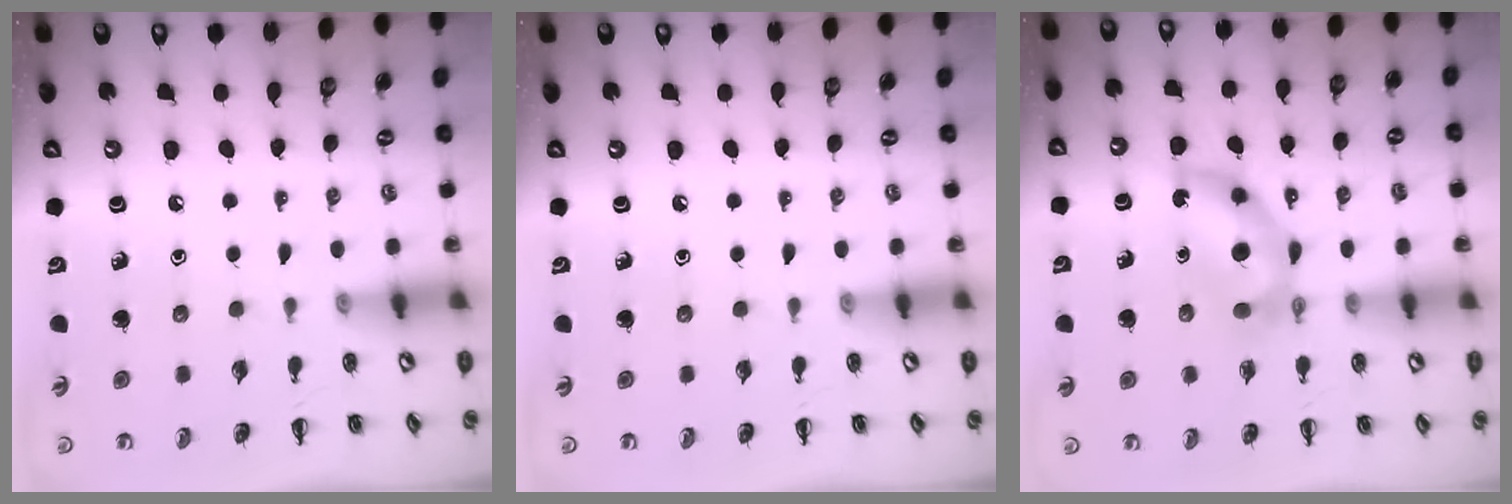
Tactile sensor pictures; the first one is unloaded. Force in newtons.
{"total": 0.0}
{"total": 7.9, "press": 7.9, "slide": 0.9}